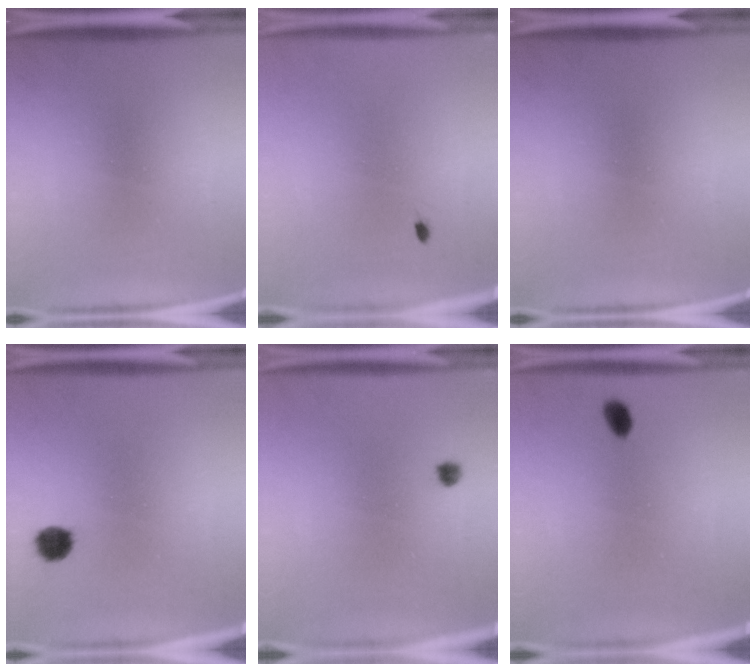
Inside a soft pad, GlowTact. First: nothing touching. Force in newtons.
{"total": 0.5}
{"total": 0.0}
{"total": 3.3}
{"total": 1.2}
{"total": 2.4}